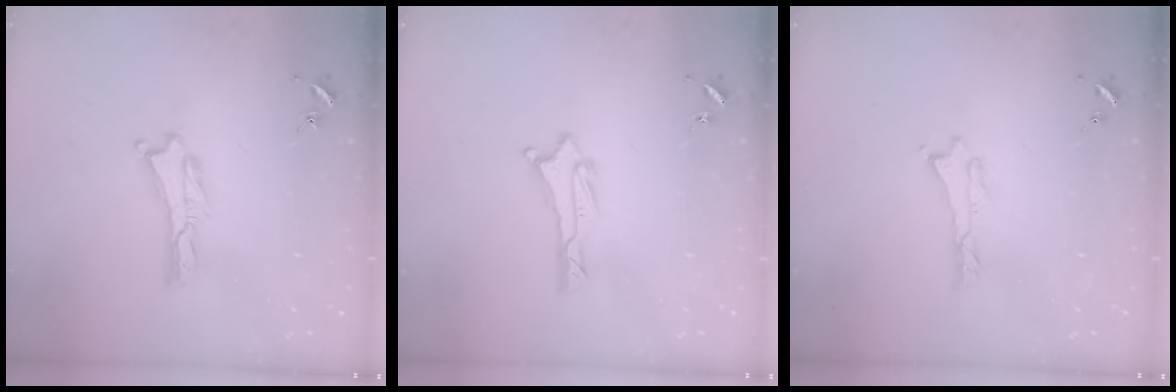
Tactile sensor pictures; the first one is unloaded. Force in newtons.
{"total": 1.1, "press": 1.1, "slide": 0.1}
{"total": 0.0}